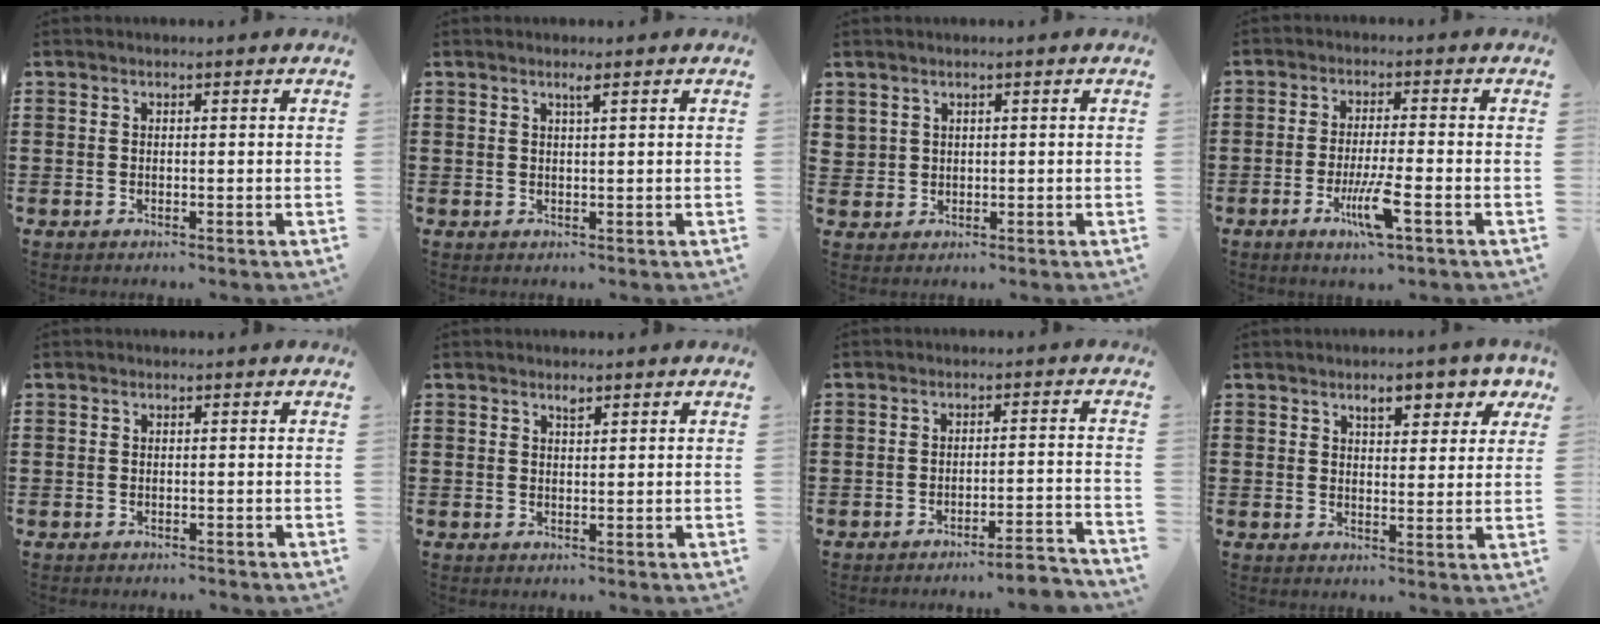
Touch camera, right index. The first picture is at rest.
{"total": 1.1, "force": [0.6, -0.1, 0.9], "torque": [-0.018, -0.002, 0.011]}
{"total": 1.7, "force": [1.2, 1.1, 0.1], "torque": [-0.007, 0.005, 0.025]}
{"total": 6.6, "force": [-3.0, 0.6, 5.8], "torque": [-0.119, -0.017, -0.056]}
{"total": 0.6, "force": [-0.4, 0.4, 0.0], "torque": [0.001, 0.004, -0.010]}
{"total": 1.0, "force": [0.7, 0.3, 0.5], "torque": [-0.012, 0.001, 0.013]}
{"total": 3.7, "force": [-3.4, -0.3, 1.5], "torque": [-0.026, -0.009, -0.067]}
{"total": 5.0, "force": [3.3, 2.0, 3.1], "torque": [-0.048, 0.001, 0.053]}